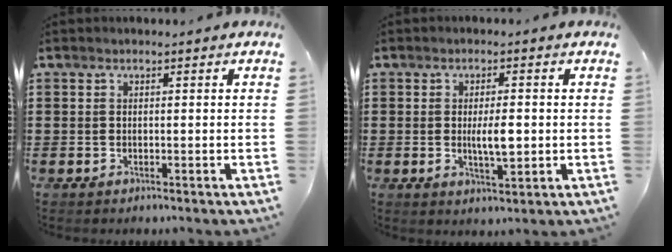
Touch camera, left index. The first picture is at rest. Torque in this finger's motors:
{"motor_torque": [1.08, -0.05, 0.18, 0.07]}